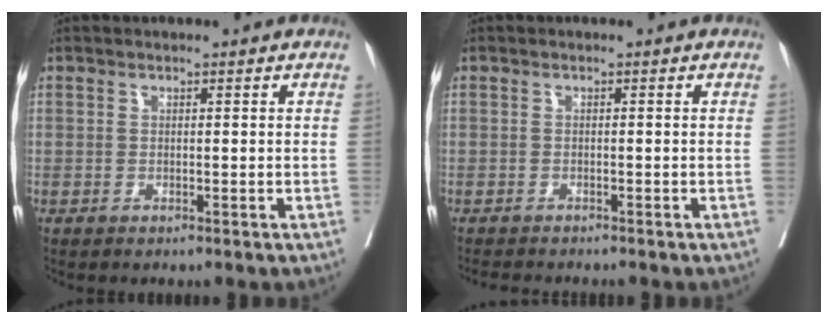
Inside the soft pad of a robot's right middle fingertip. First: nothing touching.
{"total": 3.9, "force": [-3.6, 0.5, 1.3], "torque": [-0.014, -0.010, -0.057]}